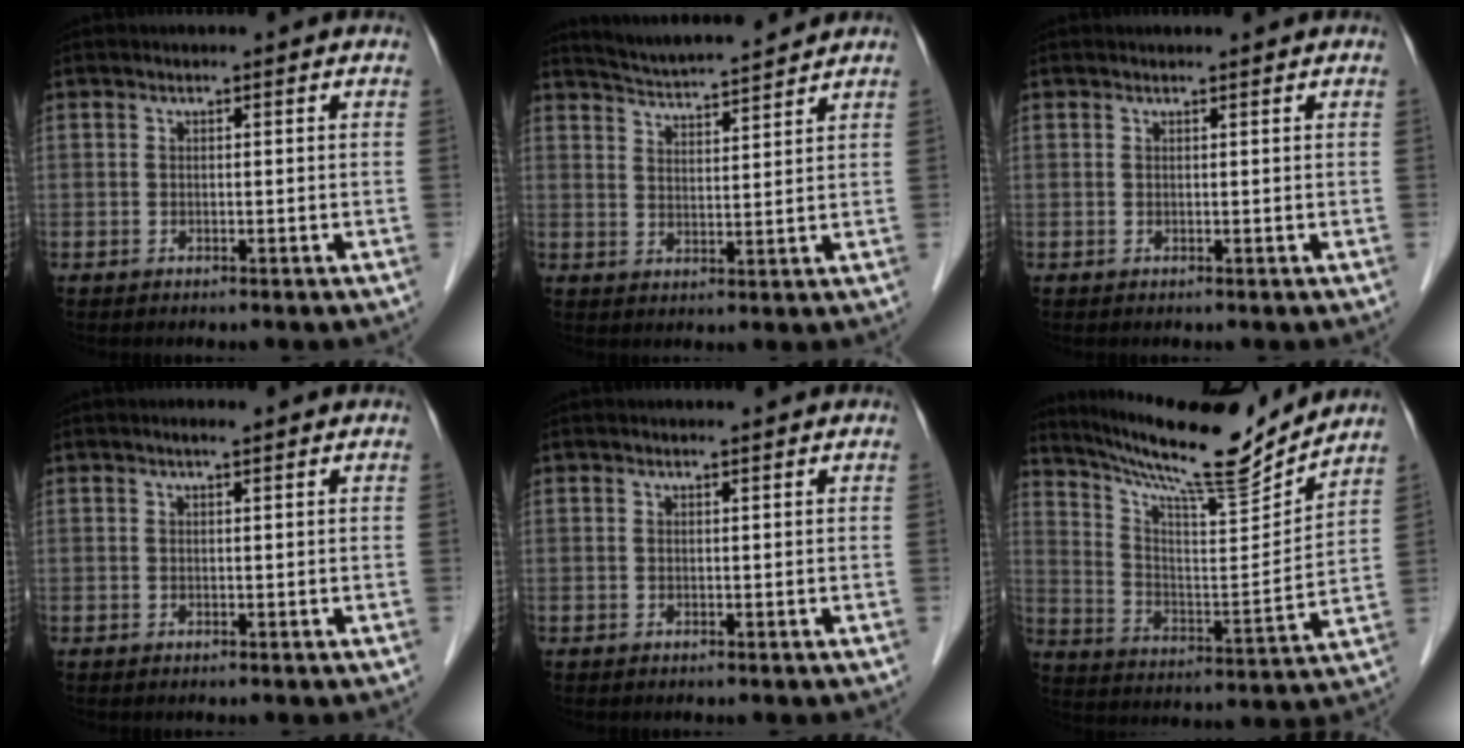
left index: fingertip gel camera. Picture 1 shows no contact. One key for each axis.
{"total": 9.4, "fx": 9.0, "fy": -0.1, "fz": 2.8, "tx": -0.059, "ty": 0.016, "tz": 0.146}
{"total": 1.3, "fx": 1.2, "fy": 0.0, "fz": 0.3, "tx": -0.006, "ty": 0.009, "tz": 0.019}
{"total": 1.3, "fx": 1.0, "fy": 0.0, "fz": 0.9, "tx": -0.017, "ty": 0.008, "tz": 0.018}
{"total": 1.1, "fx": 1.1, "fy": -0.1, "fz": 0.3, "tx": -0.007, "ty": 0.006, "tz": 0.018}
{"total": 17.9, "fx": 16.5, "fy": 0.5, "fz": 7.1, "tx": -0.131, "ty": -0.023, "tz": 0.265}